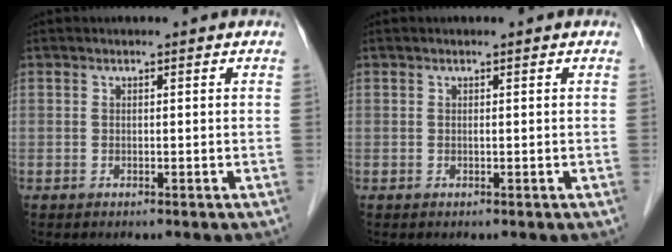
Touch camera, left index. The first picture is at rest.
{"total": 0.0}